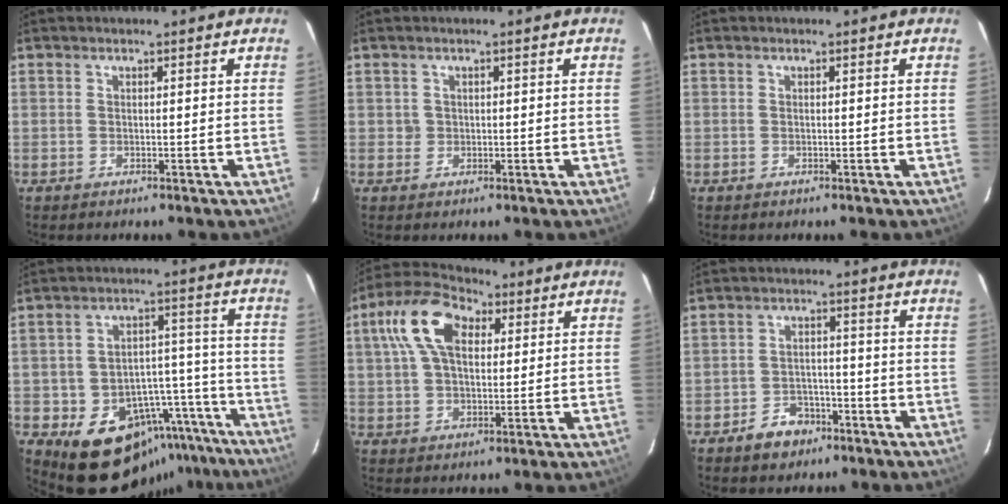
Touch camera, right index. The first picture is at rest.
{"total": 1.3, "force": [0.1, 1.3, 0.0], "torque": [0.009, 0.001, 0.002]}
{"total": 0.0}
{"total": 17.5, "force": [-13.2, 10.0, 5.7], "torque": [-0.089, 0.062, -0.157]}
{"total": 13.6, "force": [4.6, 7.9, 10.0], "torque": [-0.205, 0.040, 0.074]}
{"total": 6.2, "force": [-4.1, 4.3, 1.8], "torque": [-0.050, 0.019, -0.053]}